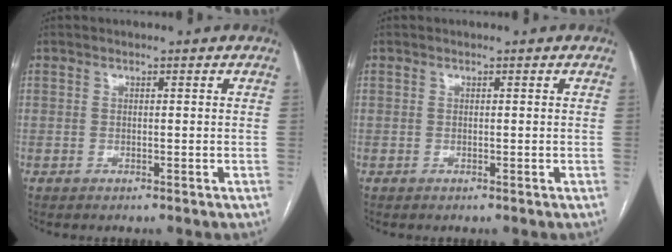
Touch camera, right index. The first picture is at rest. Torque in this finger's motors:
{"motor_torque": [0.00, 0.00, 0.00, 0.00]}